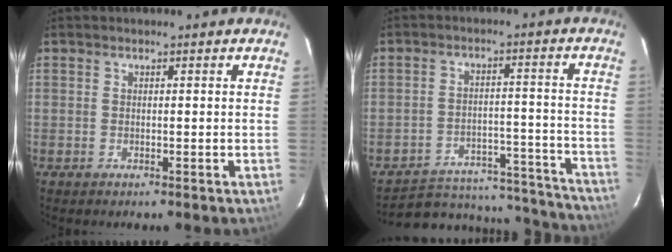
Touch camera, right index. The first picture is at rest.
{"total": 20.4, "force": [-18.1, 7.6, 5.4], "torque": [-0.099, 0.044, -0.211]}